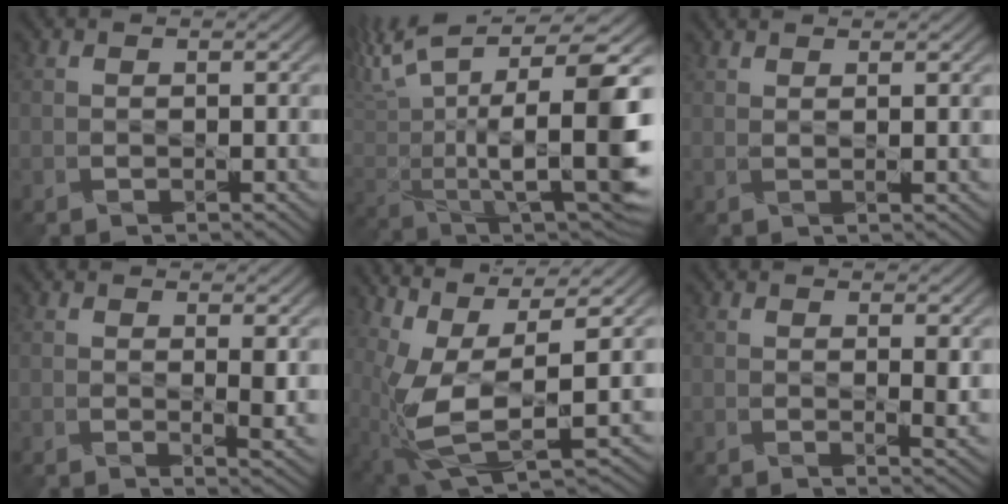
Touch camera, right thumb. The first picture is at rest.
{"total": 15.5, "force": [1.5, 5.2, 14.5], "torque": [-0.266, 0.005, 0.037]}
{"total": 1.8, "force": [1.6, -0.8, 0.4], "torque": [-0.014, 0.008, 0.032]}
{"total": 2.7, "force": [0.8, 0.7, 2.5], "torque": [-0.041, 0.000, 0.015]}
{"total": 10.5, "force": [2.4, 2.6, 9.9], "torque": [-0.220, 0.011, 0.063]}
{"total": 2.0, "force": [0.6, 0.5, 1.9], "torque": [-0.031, 0.000, 0.012]}